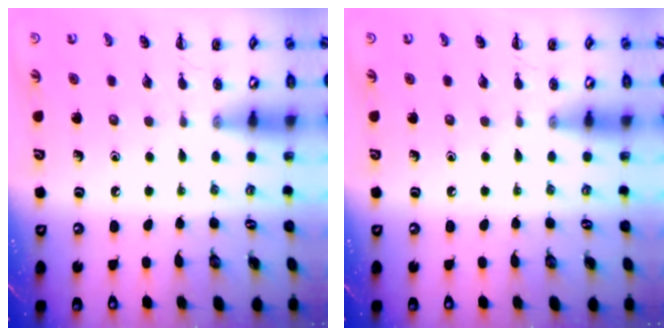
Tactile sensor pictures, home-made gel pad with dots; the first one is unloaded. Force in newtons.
{"total": 0.0}